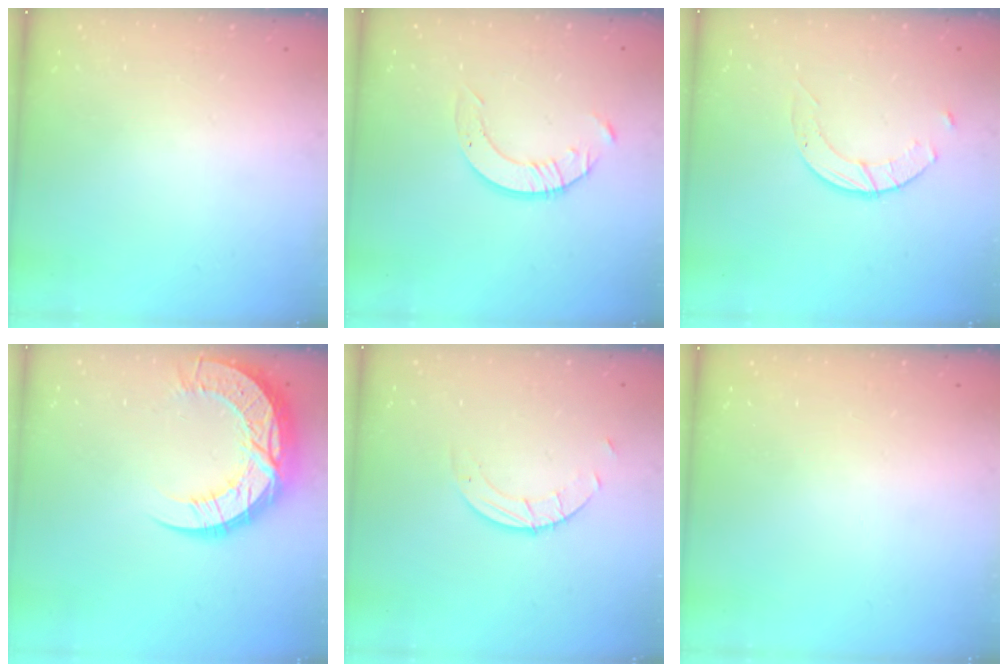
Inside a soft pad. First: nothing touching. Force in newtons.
{"total": 4.2, "press": 4.2, "slide": 0.5}
{"total": 4.1, "press": 4.1, "slide": 0.4}
{"total": 16.5, "press": 16.5, "slide": 1.2}
{"total": 2.5, "press": 2.5, "slide": 0.2}
{"total": 0.0}